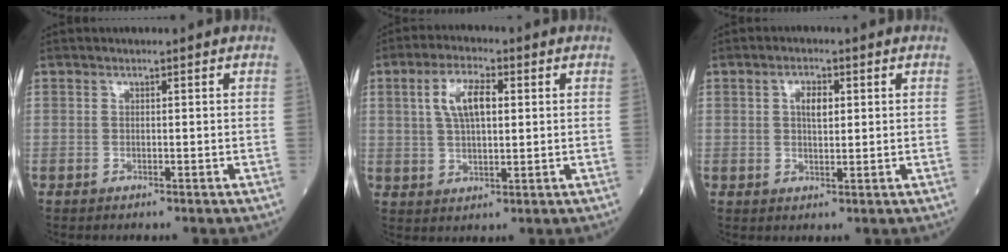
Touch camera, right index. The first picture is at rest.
{"total": 7.8, "force": [2.0, 3.2, 6.8], "torque": [-0.144, 0.014, 0.041]}
{"total": 3.8, "force": [1.0, 1.9, 3.2], "torque": [-0.066, 0.007, 0.019]}